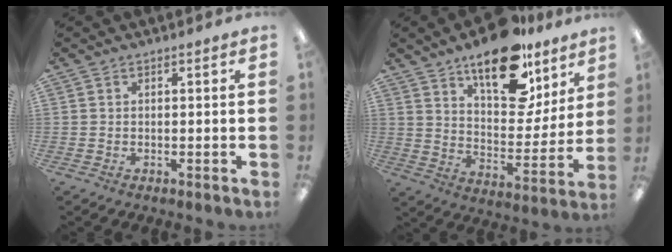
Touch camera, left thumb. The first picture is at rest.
{"total": 19.9, "force": [13.5, 9.1, 11.4], "torque": [-0.161, -0.079, 0.228]}